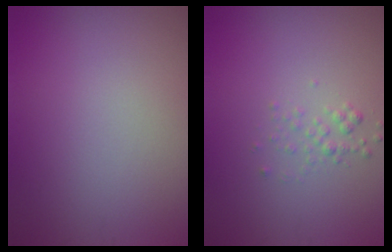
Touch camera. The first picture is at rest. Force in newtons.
{"total": 1.0, "press": 1.0, "slide": 0.1}